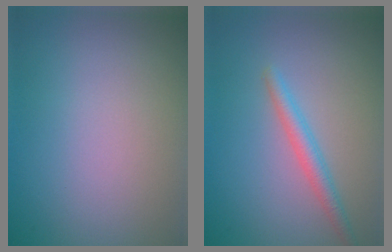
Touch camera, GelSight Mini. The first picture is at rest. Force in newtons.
{"total": 2.2, "press": 2.2, "slide": 0.0}